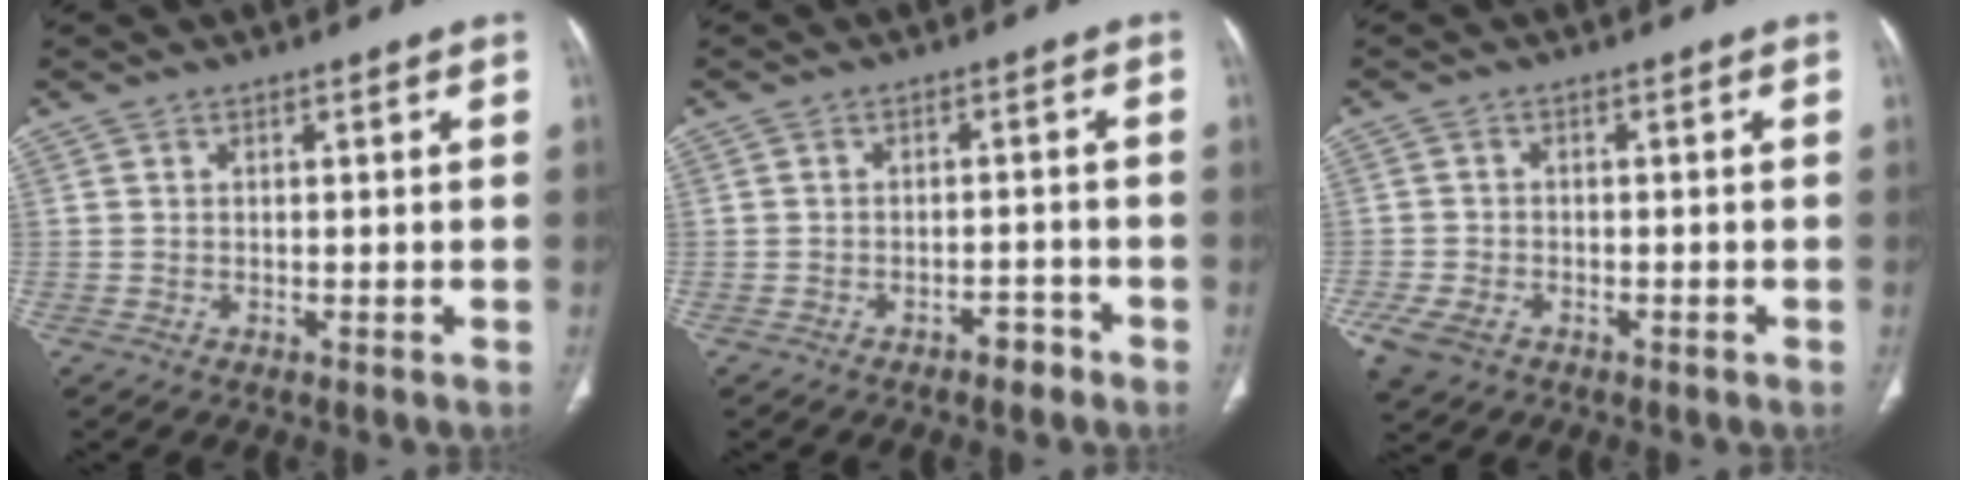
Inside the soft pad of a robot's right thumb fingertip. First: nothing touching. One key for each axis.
{"total": 2.8, "fx": -2.1, "fy": 1.3, "fz": 1.3, "tx": -0.012, "ty": 0.018, "tz": -0.028}
{"total": 6.2, "fx": -3.1, "fy": 4.1, "fz": 3.3, "tx": -0.078, "ty": 0.005, "tz": -0.051}